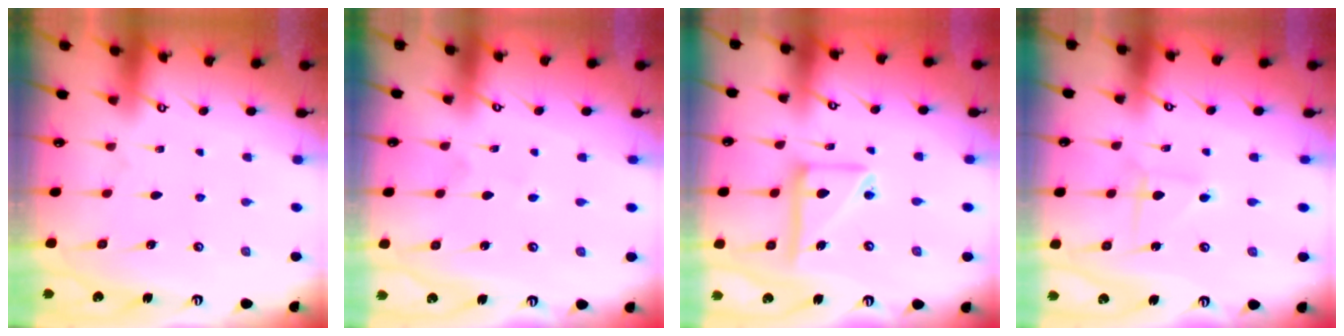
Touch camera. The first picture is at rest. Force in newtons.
{"total": 0.6, "press": 0.6, "slide": 0.0}
{"total": 13.8, "press": 13.6, "slide": 2.2}
{"total": 1.7, "press": 1.7, "slide": 0.2}